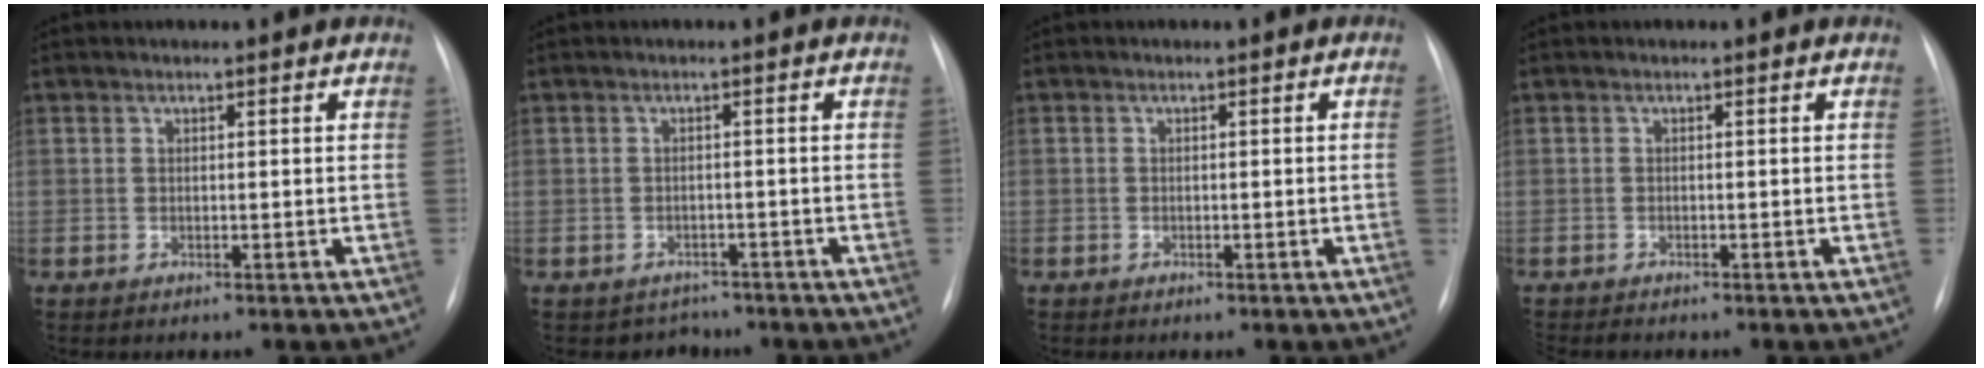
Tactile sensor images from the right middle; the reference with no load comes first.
{"total": 2.9, "force": [-2.3, 1.7, -0.6], "torque": [0.004, 0.011, -0.031]}
{"total": 0.9, "force": [-0.2, -0.5, 0.8], "torque": [-0.012, 0.004, -0.003]}
{"total": 2.9, "force": [-2.6, 0.9, 1.0], "torque": [-0.014, -0.006, -0.035]}